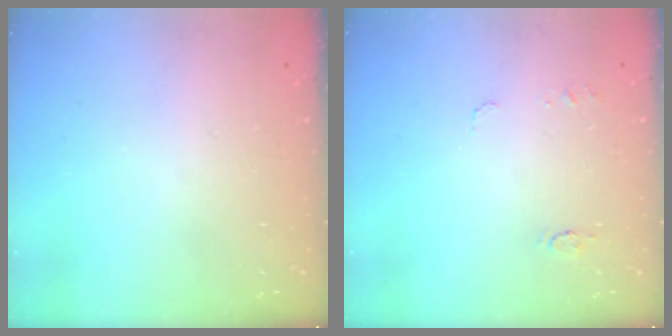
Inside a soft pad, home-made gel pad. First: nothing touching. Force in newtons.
{"total": 5.2, "press": 5.1, "slide": 0.5}